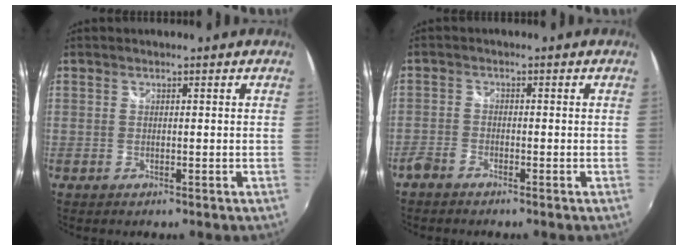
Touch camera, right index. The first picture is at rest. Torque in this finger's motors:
{"motor_torque": [0.04, 0.04, 0.03, 0.02]}